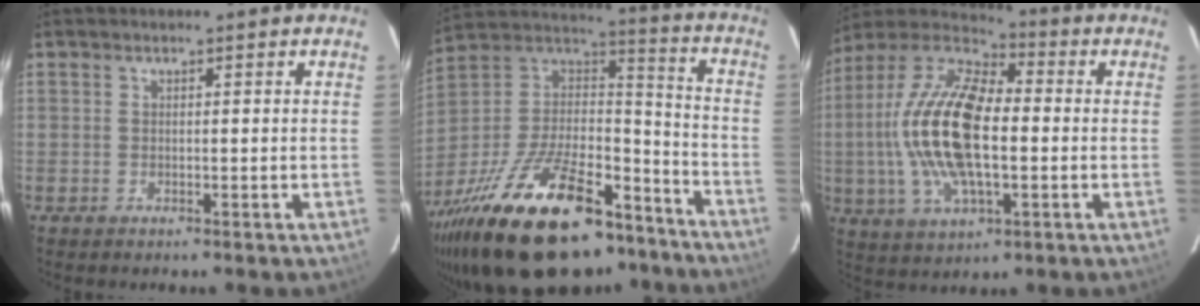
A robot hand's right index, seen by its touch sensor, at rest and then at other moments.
{"total": 35.4, "force": [-24.1, 14.9, 21.2], "torque": [-0.408, -0.004, -0.367]}
{"total": 20.6, "force": [-0.9, 9.1, 18.5], "torque": [-0.375, 0.006, -0.026]}